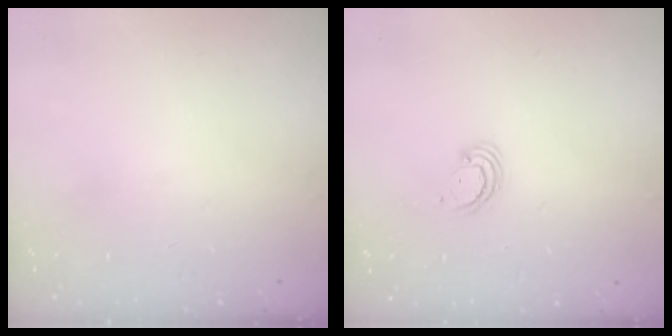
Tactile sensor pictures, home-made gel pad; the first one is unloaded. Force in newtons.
{"total": 2.7, "press": 2.7, "slide": 0.2}